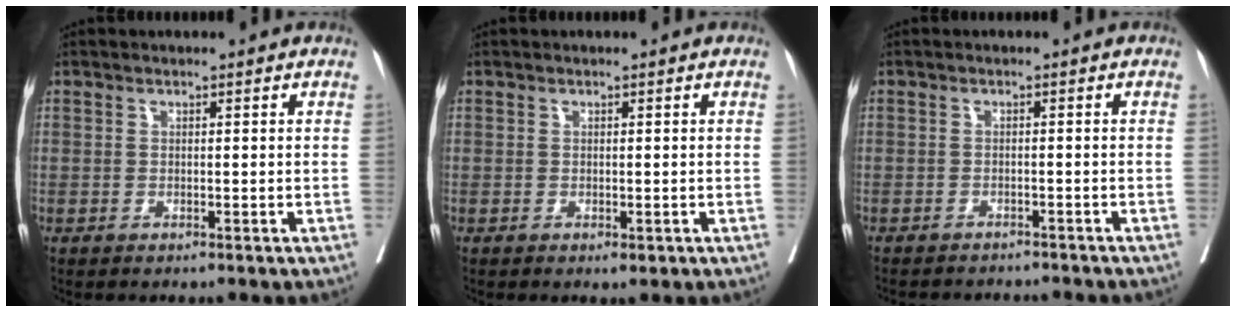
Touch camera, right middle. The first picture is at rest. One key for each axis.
{"total": 0.7, "fx": -0.3, "fy": 0.2, "fz": 0.6, "tx": -0.007, "ty": -0.004, "tz": -0.001}
{"total": 8.9, "fx": -8.4, "fy": 1.6, "fz": 2.7, "tx": -0.036, "ty": -0.008, "tz": -0.098}